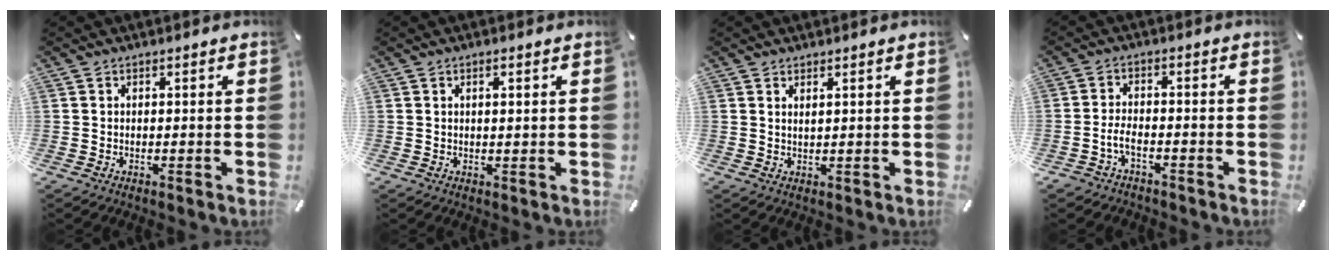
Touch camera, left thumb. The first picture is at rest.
{"total": 1.0, "force": [0.3, 0.2, 1.0], "torque": [-0.021, 0.001, 0.005]}
{"total": 1.2, "force": [0.9, 0.1, 0.8], "torque": [-0.016, -0.002, 0.016]}
{"total": 4.2, "force": [-2.4, 2.3, 2.6], "torque": [-0.065, 0.009, -0.048]}